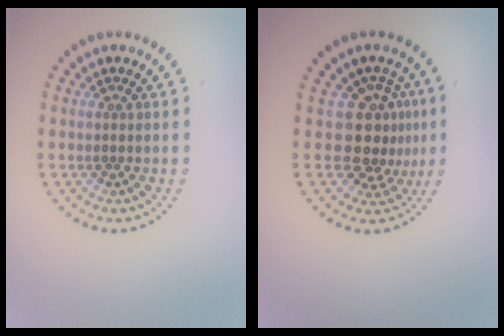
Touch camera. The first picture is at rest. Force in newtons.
{"total": 3.8, "press": 2.9, "slide": 2.5}